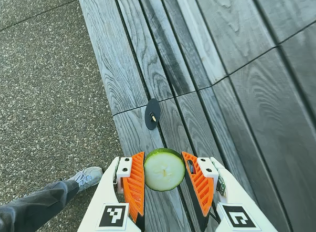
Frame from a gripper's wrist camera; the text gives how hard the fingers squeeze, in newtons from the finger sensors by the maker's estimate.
{"total": 11.8, "left": 12.3, "right": 11.2}